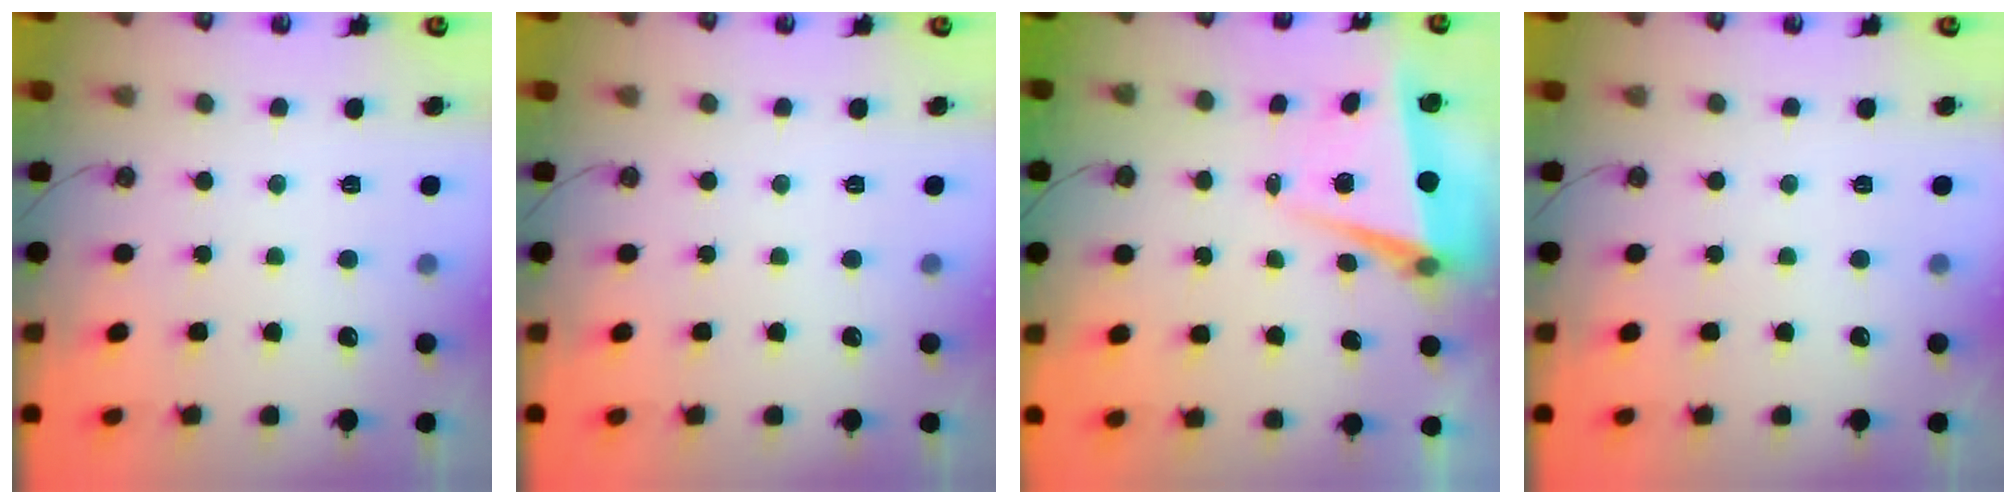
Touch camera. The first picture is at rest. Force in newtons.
{"total": 0.0}
{"total": 6.3, "press": 4.6, "slide": 4.2}
{"total": 0.0}